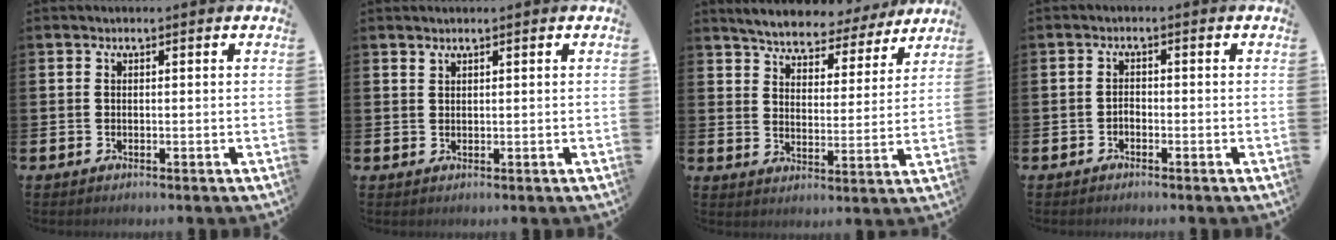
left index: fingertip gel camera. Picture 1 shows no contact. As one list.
[{"total": 1.1, "force": [1.1, 0.3, 0.2], "torque": [0.000, -0.001, 0.019]}, {"total": 5.2, "force": [5.1, 1.0, 0.2], "torque": [-0.025, -0.042, 0.085]}, {"total": 1.4, "force": [-1.4, 0.2, -0.1], "torque": [0.005, -0.002, -0.028]}]